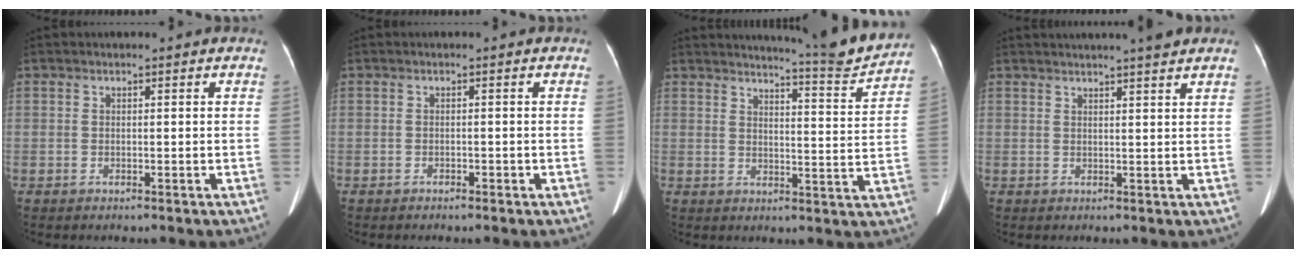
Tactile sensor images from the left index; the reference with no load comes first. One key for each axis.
{"total": 0.8, "fx": -0.8, "fy": 0.3, "fz": 0.0, "tx": -0.006, "ty": -0.005, "tz": -0.016}
{"total": 9.7, "fx": 9.4, "fy": -1.3, "fz": 1.9, "tx": -0.038, "ty": -0.045, "tz": 0.121}
{"total": 6.2, "fx": 5.4, "fy": -0.6, "fz": 3.0, "tx": -0.041, "ty": 0.014, "tz": 0.066}